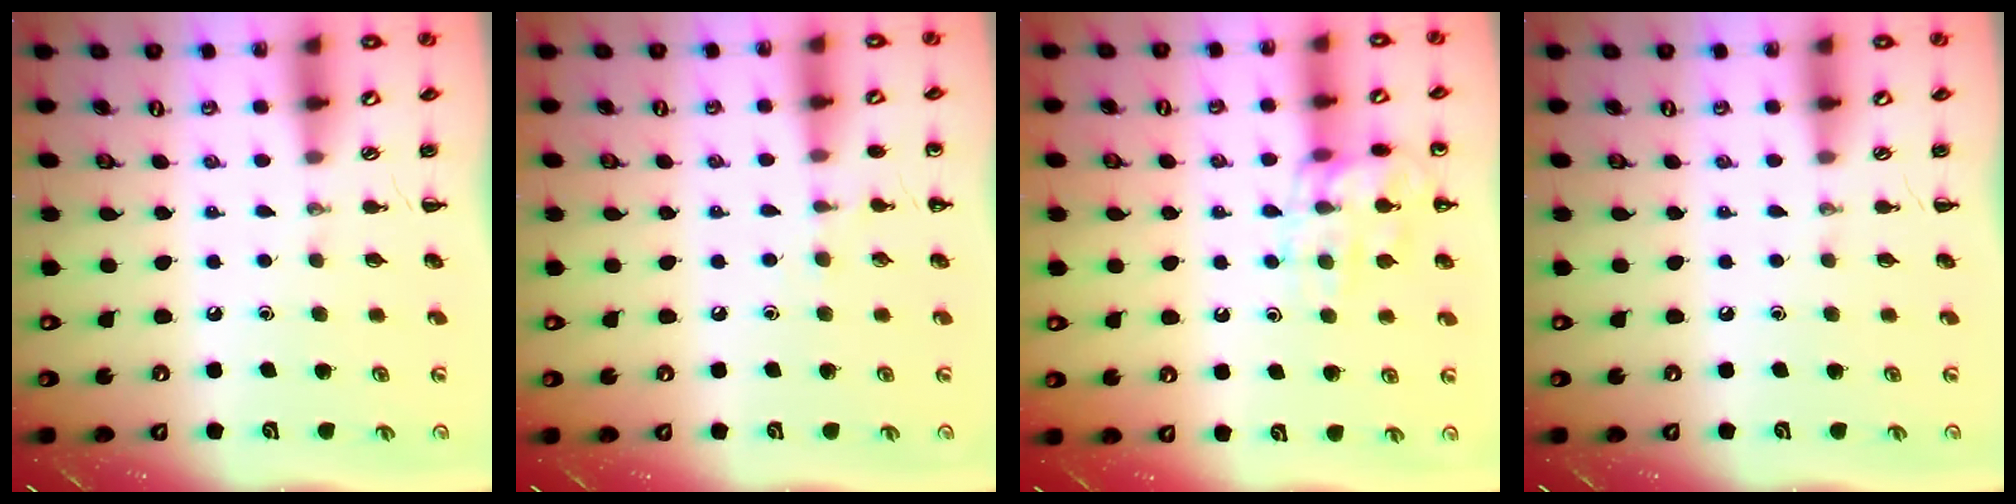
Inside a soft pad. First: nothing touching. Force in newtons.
{"total": 5.5, "press": 5.3, "slide": 1.6}
{"total": 13.6, "press": 13.5, "slide": 1.1}
{"total": 0.0}